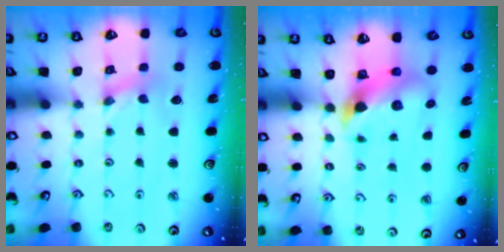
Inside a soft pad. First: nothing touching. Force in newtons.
{"total": 7.3, "press": 7.2, "slide": 1.3}